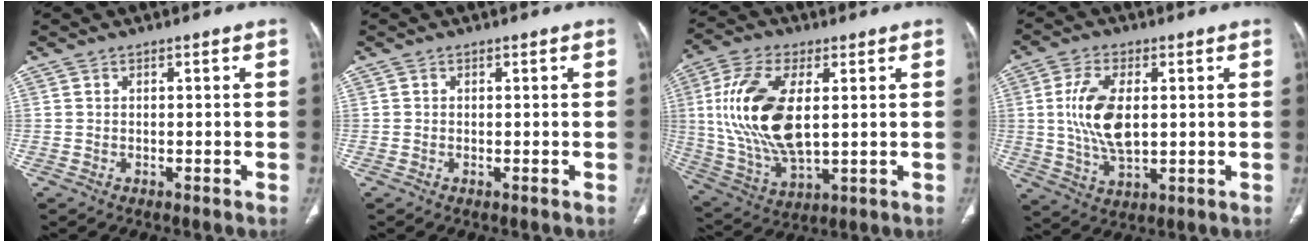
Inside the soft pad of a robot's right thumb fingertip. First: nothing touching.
{"total": 0.0}
{"total": 18.6, "force": [2.7, 9.2, 15.9], "torque": [-0.329, -0.011, 0.058]}
{"total": 11.4, "force": [1.3, 5.9, 9.7], "torque": [-0.194, -0.007, 0.031]}